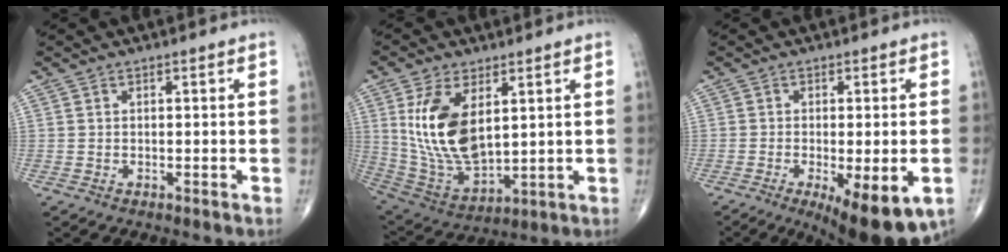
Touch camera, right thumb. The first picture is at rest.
{"total": 15.9, "force": [4.1, 8.3, 12.9], "torque": [-0.242, -0.023, 0.099]}
{"total": 13.4, "force": [-5.5, 4.4, 11.4], "torque": [-0.148, -0.011, -0.072]}